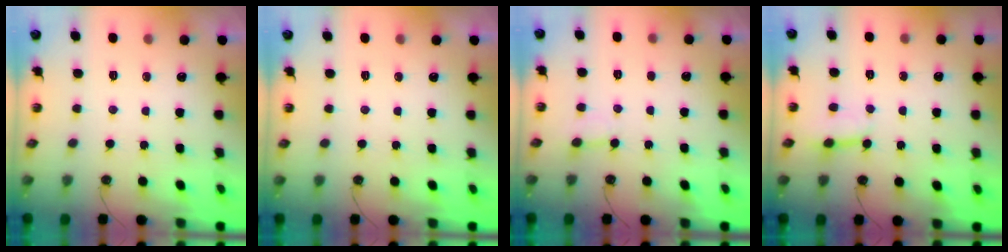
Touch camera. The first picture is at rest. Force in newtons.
{"total": 0.0}
{"total": 3.8, "press": 3.8, "slide": 0.4}
{"total": 2.8, "press": 2.8, "slide": 0.3}